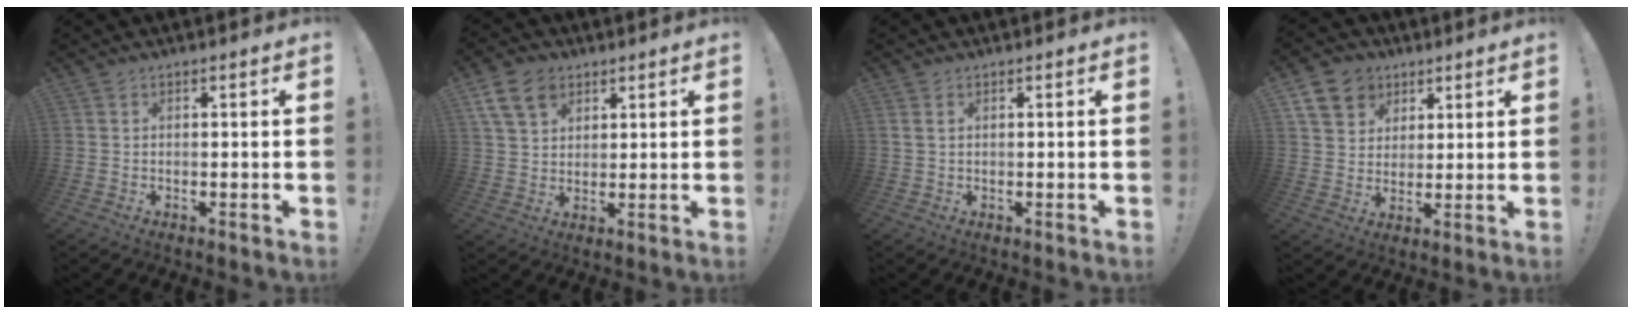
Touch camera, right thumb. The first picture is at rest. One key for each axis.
{"total": 10.4, "fx": 5.5, "fy": 7.3, "fz": 4.9, "tx": -0.080, "ty": -0.017, "tz": 0.109}
{"total": 1.6, "fx": 0.6, "fy": 0.9, "fz": 1.2, "tx": -0.023, "ty": 0.004, "tz": 0.012}
{"total": 10.9, "fx": 5.5, "fy": 8.8, "fz": 3.5, "tx": -0.046, "ty": -0.032, "tz": 0.111}